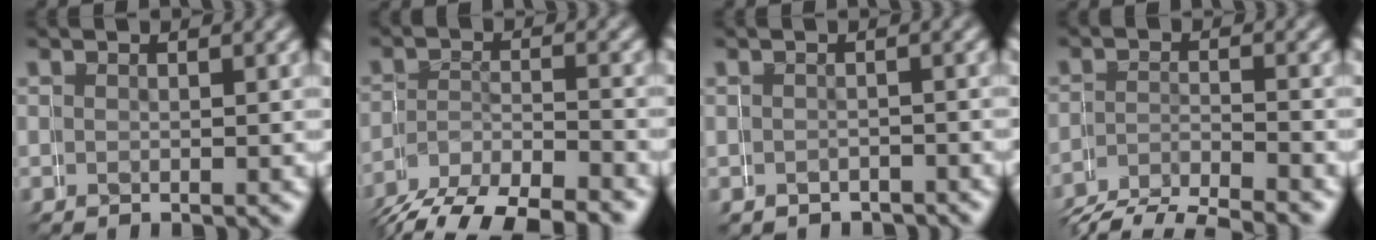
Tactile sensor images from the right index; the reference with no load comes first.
{"total": 6.3, "force": [-5.3, 2.9, 1.7], "torque": [-0.028, -0.011, -0.079]}
{"total": 1.5, "force": [-0.7, 0.2, -1.3], "torque": [0.016, 0.001, -0.011]}
{"total": 2.2, "force": [-1.9, 1.1, 0.0], "torque": [-0.011, -0.002, -0.038]}